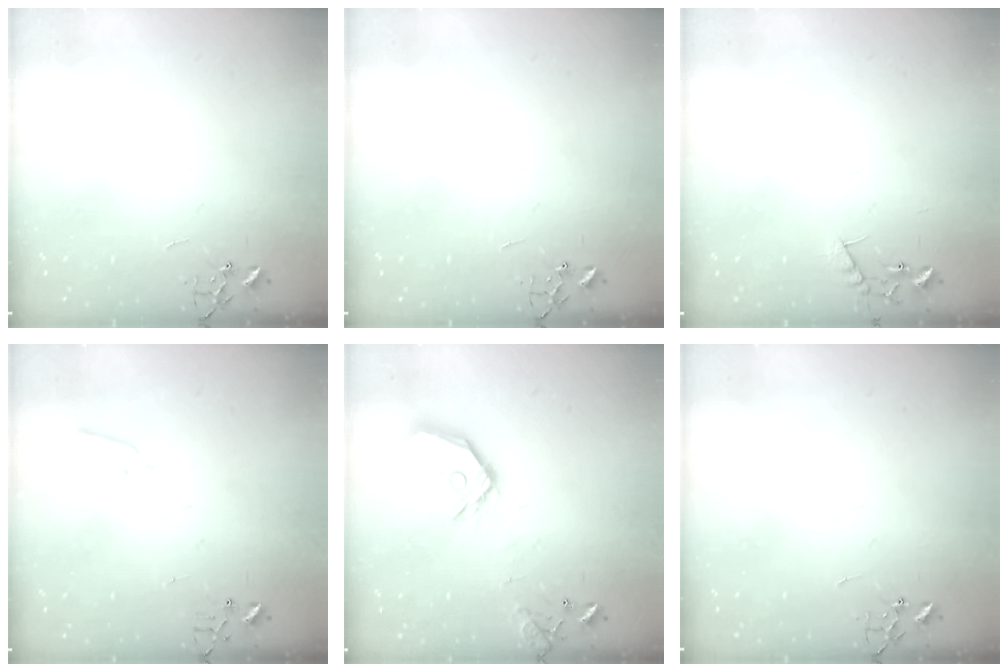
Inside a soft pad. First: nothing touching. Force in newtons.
{"total": 0.0}
{"total": 8.8, "press": 8.8, "slide": 0.4}
{"total": 3.0, "press": 2.9, "slide": 0.7}
{"total": 14.2, "press": 14.1, "slide": 2.1}
{"total": 0.0}